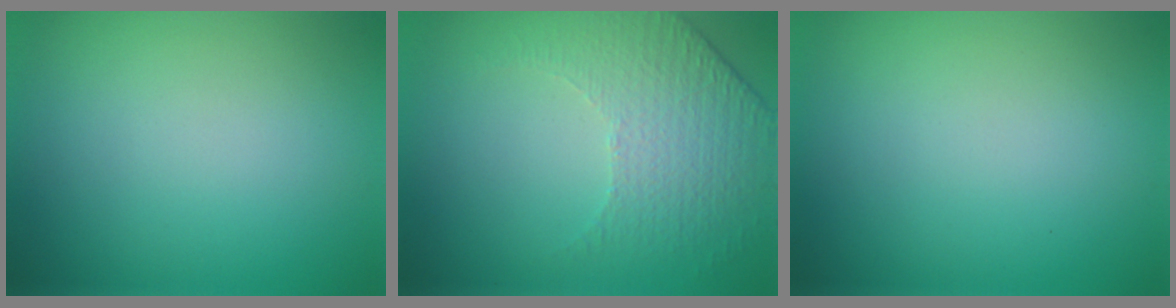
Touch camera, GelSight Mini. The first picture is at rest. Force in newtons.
{"total": 4.7, "press": 3.1, "slide": 3.5}
{"total": 0.0}